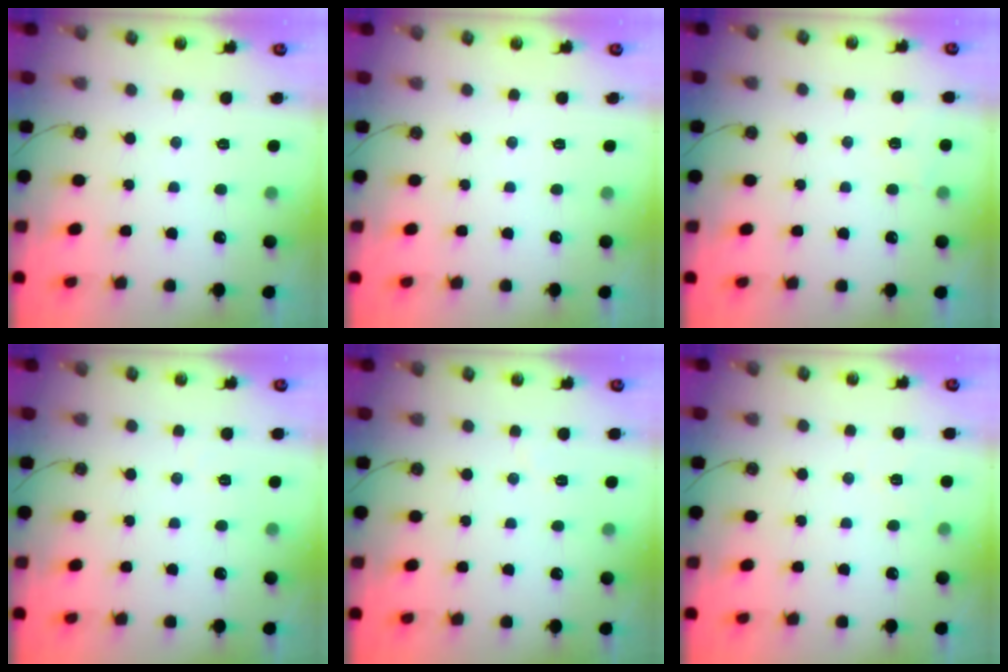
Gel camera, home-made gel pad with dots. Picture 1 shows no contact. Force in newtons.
{"total": 0.0}
{"total": 3.1, "press": 2.4, "slide": 2.0}
{"total": 2.8, "press": 2.5, "slide": 1.1}
{"total": 2.3, "press": 1.7, "slide": 1.6}
{"total": 4.0, "press": 3.9, "slide": 0.6}